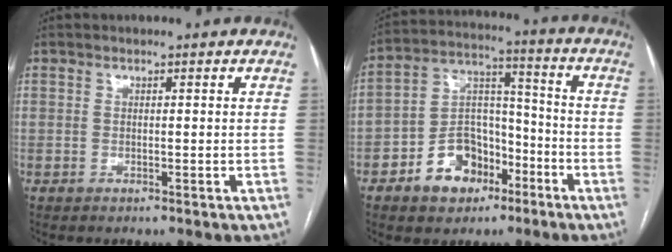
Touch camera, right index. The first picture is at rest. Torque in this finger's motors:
{"motor_torque": [0.07, -0.10, -0.34, -0.16]}